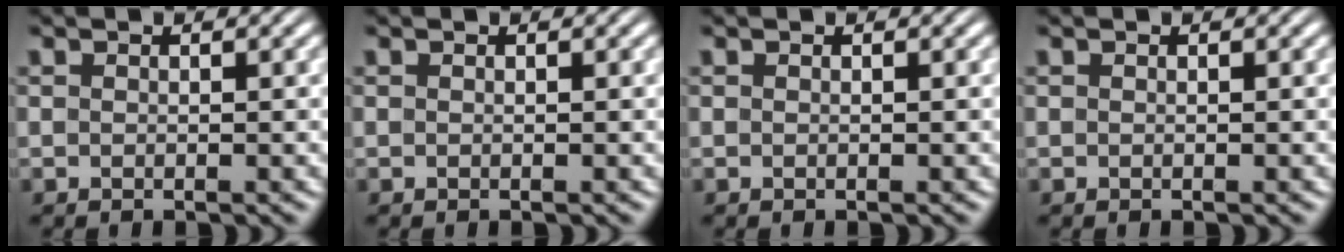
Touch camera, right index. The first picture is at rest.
{"total": 0.0}
{"total": 0.0}
{"total": 0.0}